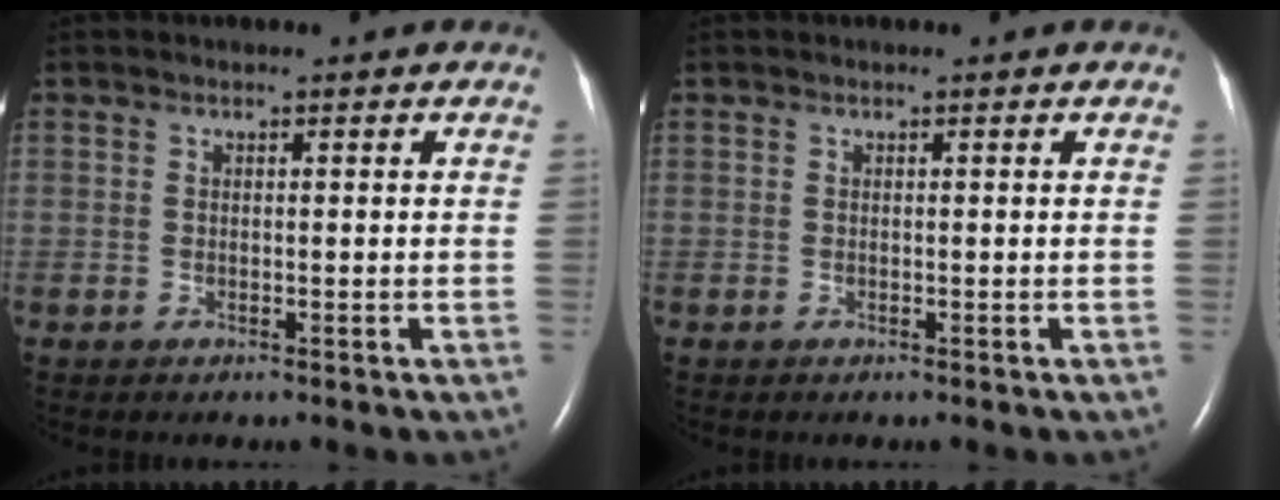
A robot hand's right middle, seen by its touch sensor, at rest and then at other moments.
{"total": 0.0}